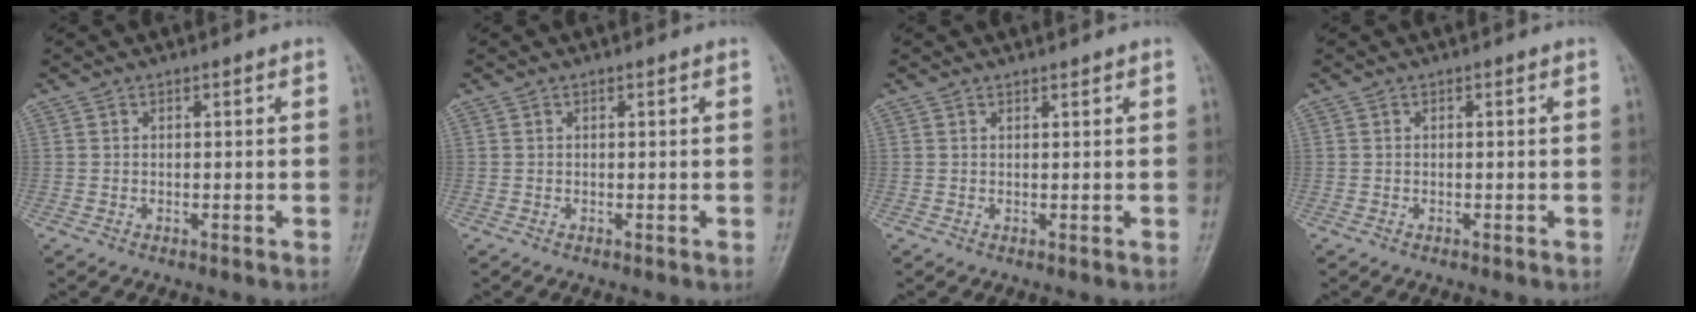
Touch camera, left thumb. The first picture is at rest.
{"total": 0.0}
{"total": 0.6, "force": [0.6, 0.0, 0.1], "torque": [-0.003, -0.005, 0.010]}
{"total": 0.0}